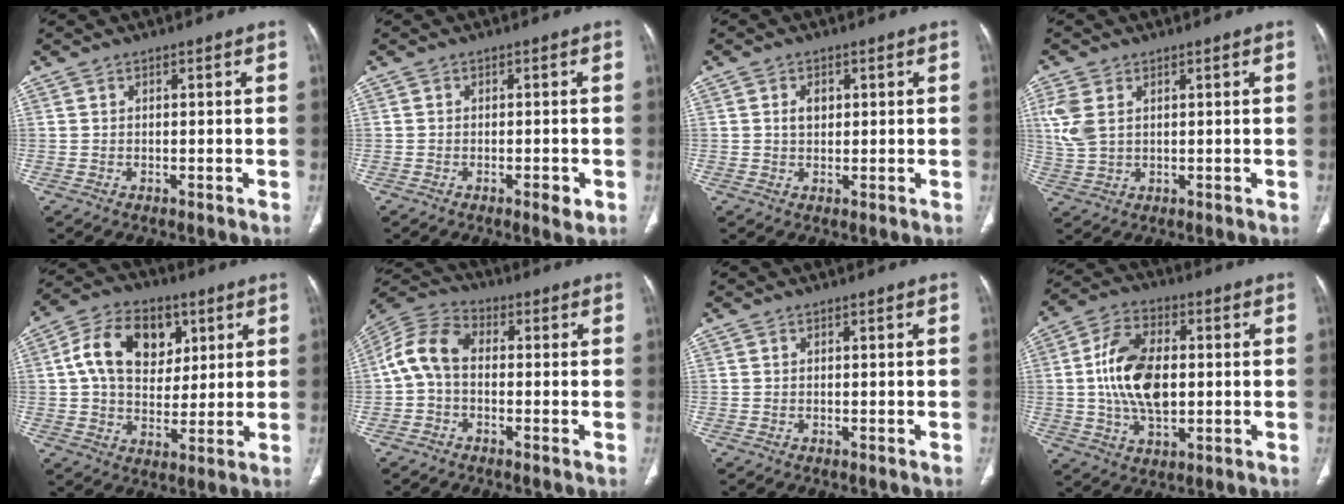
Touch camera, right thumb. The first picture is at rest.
{"total": 2.4, "force": [-1.0, 0.9, 2.0], "torque": [-0.025, -0.001, -0.016]}
{"total": 2.6, "force": [0.6, 1.9, 1.6], "torque": [-0.020, 0.002, 0.011]}
{"total": 5.9, "force": [1.9, 3.7, 4.2], "torque": [-0.105, 0.001, 0.044]}
{"total": 15.0, "force": [4.7, 10.4, 9.7], "torque": [-0.131, -0.001, 0.078]}
{"total": 8.6, "force": [-0.5, 5.8, 6.3], "torque": [-0.120, 0.026, -0.025]}
{"total": 0.0}
{"total": 14.1, "force": [0.5, 8.3, 11.4], "torque": [-0.202, 0.010, 0.010]}